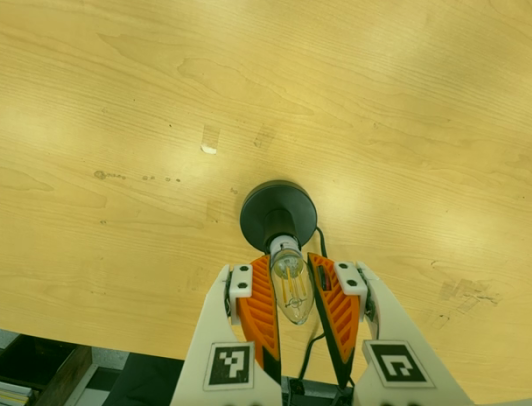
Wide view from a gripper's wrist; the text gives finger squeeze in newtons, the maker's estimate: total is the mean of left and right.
{"total": 12.1, "left": 11.5, "right": 12.7}